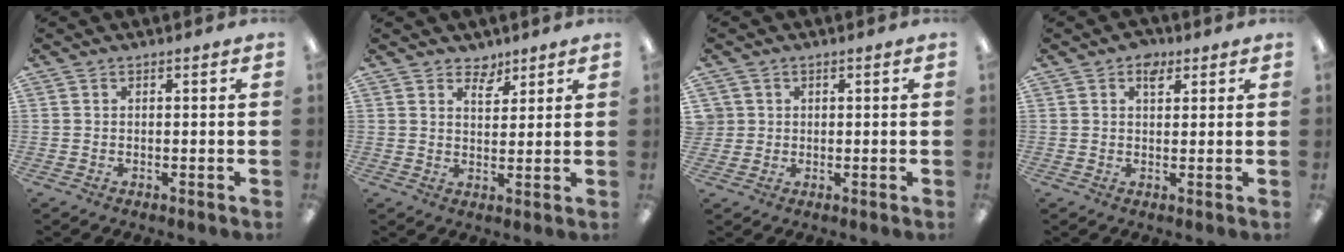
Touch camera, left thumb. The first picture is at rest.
{"total": 4.5, "force": [3.6, 2.5, 0.9], "torque": [0.004, -0.025, 0.061]}
{"total": 2.9, "force": [0.8, 2.8, -0.2], "torque": [-0.006, 0.004, 0.015]}
{"total": 3.5, "force": [1.9, 2.3, 1.9], "torque": [-0.016, -0.005, 0.029]}